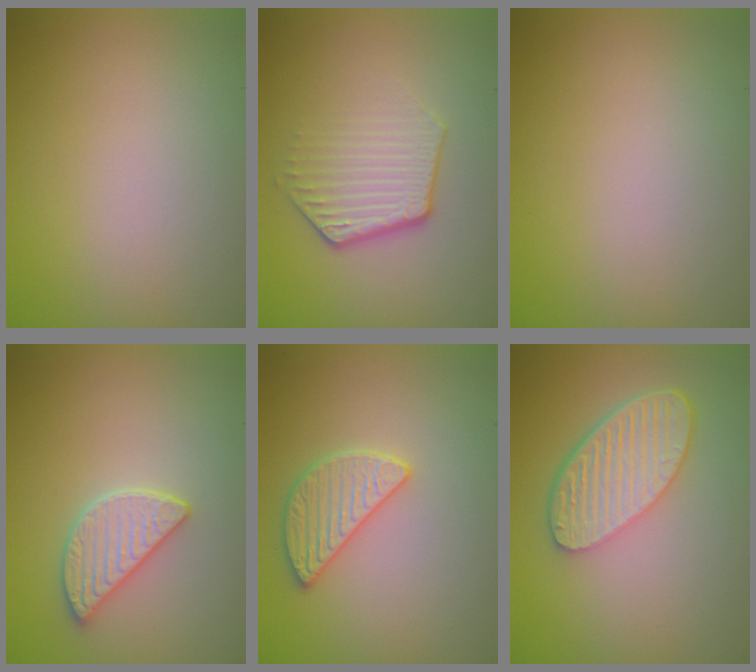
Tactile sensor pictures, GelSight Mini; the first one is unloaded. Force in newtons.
{"total": 4.0, "press": 2.9, "slide": 2.8}
{"total": 0.0}
{"total": 2.8, "press": 2.8, "slide": 0.5}
{"total": 2.8, "press": 2.8, "slide": 0.1}
{"total": 6.1, "press": 4.7, "slide": 3.9}